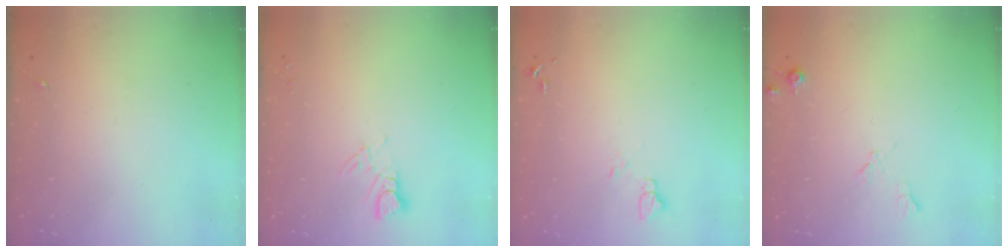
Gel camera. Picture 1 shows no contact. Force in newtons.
{"total": 3.8, "press": 3.8, "slide": 0.3}
{"total": 4.5, "press": 4.5, "slide": 0.4}
{"total": 5.8, "press": 5.8, "slide": 0.8}